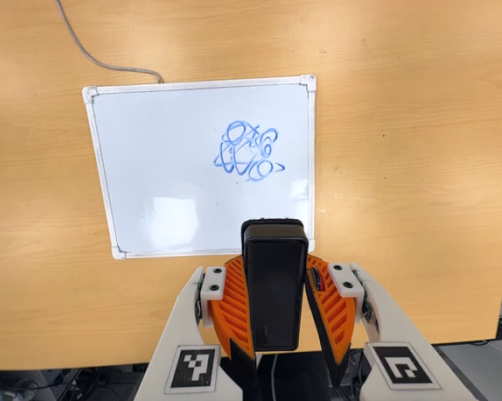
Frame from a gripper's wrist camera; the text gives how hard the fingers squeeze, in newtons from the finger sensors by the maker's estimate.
{"total": 9.1, "left": 7.7, "right": 10.5}